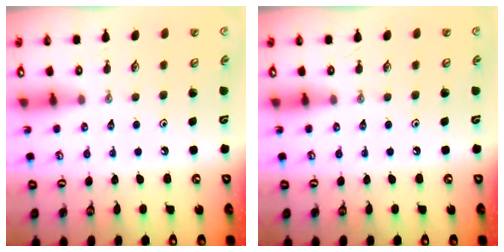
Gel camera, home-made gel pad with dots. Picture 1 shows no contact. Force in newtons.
{"total": 0.0}